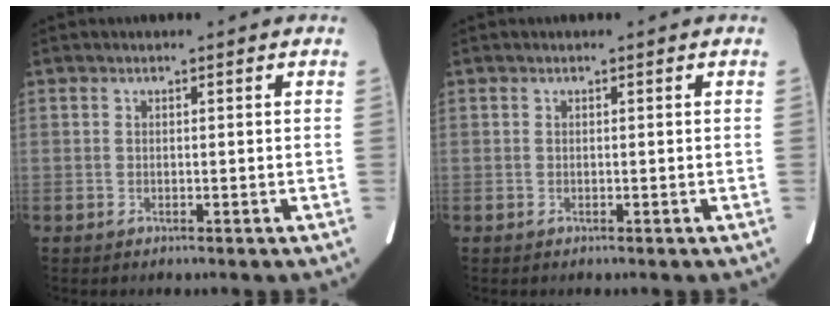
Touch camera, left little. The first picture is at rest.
{"total": 0.0}